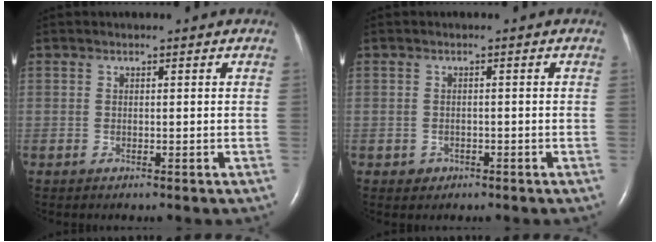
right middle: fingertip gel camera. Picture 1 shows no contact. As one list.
[{"total": 1.3, "force": [-0.7, 1.1, 0.1], "torque": [0.004, 0.006, -0.009]}]